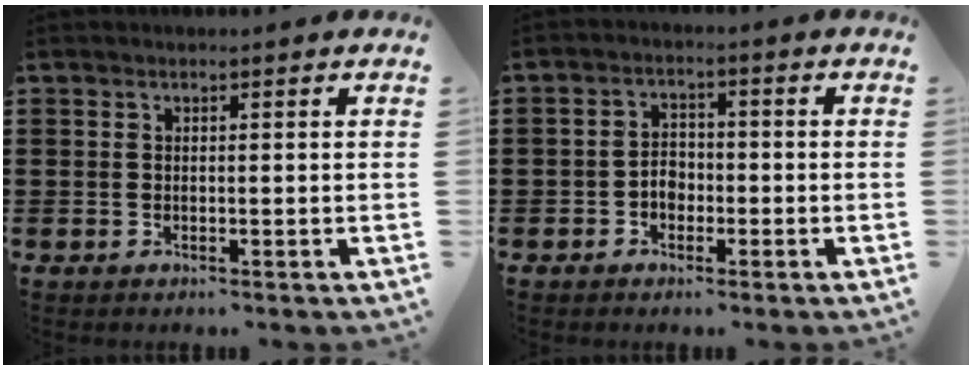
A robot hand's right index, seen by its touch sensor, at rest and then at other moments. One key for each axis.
{"total": 2.9, "fx": -1.2, "fy": 2.3, "fz": 1.4, "tx": -0.031, "ty": 0.005, "tz": -0.026}